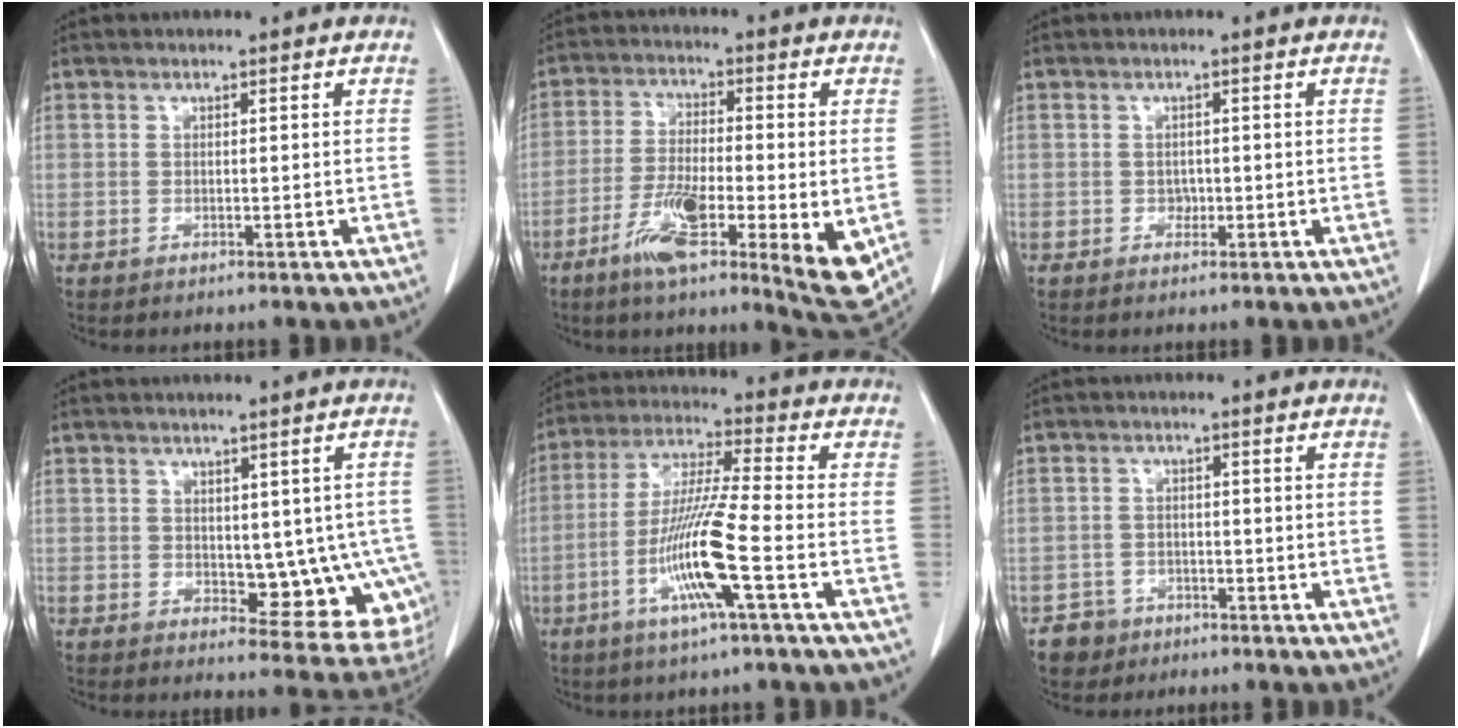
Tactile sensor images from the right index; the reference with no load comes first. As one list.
[{"total": 16.0, "force": [-5.1, 2.8, 14.9], "torque": [-0.220, -0.027, -0.080]}, {"total": 1.0, "force": [-0.2, 0.8, 0.5], "torque": [-0.005, 0.002, -0.003]}, {"total": 9.8, "force": [-0.9, 5.4, 8.2], "torque": [-0.071, 0.004, 0.003]}, {"total": 12.2, "force": [-4.2, -0.4, 11.4], "torque": [-0.229, -0.009, -0.086]}, {"total": 3.7, "force": [-2.2, 2.9, -0.3], "torque": [0.006, 0.011, -0.039]}]